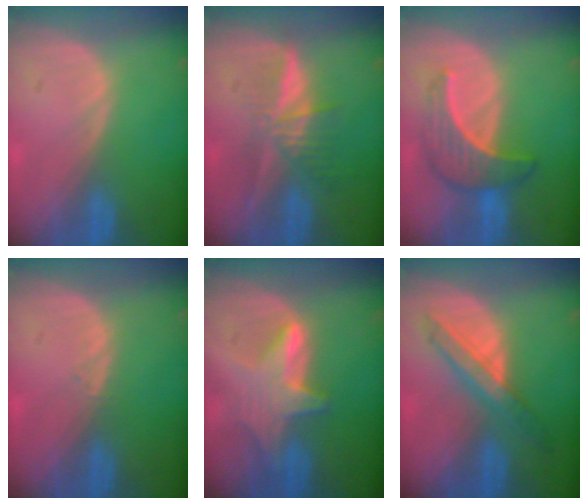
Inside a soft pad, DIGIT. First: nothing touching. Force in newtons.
{"total": 5.8, "press": 5.5, "slide": 2.0}
{"total": 6.5, "press": 6.4, "slide": 1.0}
{"total": 0.6, "press": 0.5, "slide": 0.4}
{"total": 6.3, "press": 6.1, "slide": 1.7}
{"total": 6.1, "press": 6.0, "slide": 1.0}